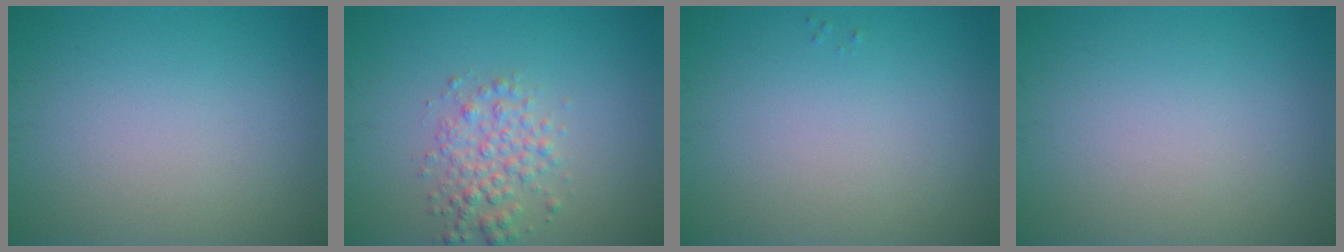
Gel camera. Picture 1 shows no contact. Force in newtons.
{"total": 2.9, "press": 2.9, "slide": 0.0}
{"total": 0.0}
{"total": 0.0}